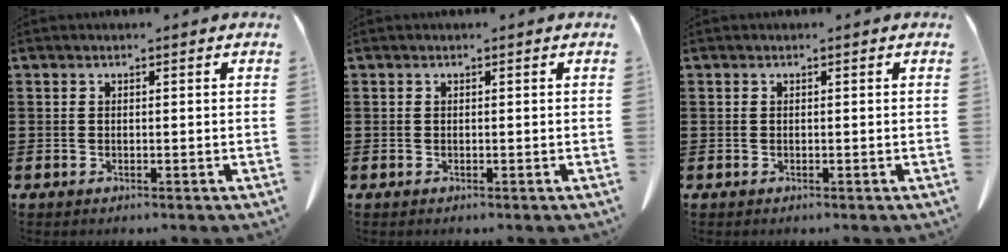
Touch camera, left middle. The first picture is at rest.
{"total": 0.0}
{"total": 0.0}